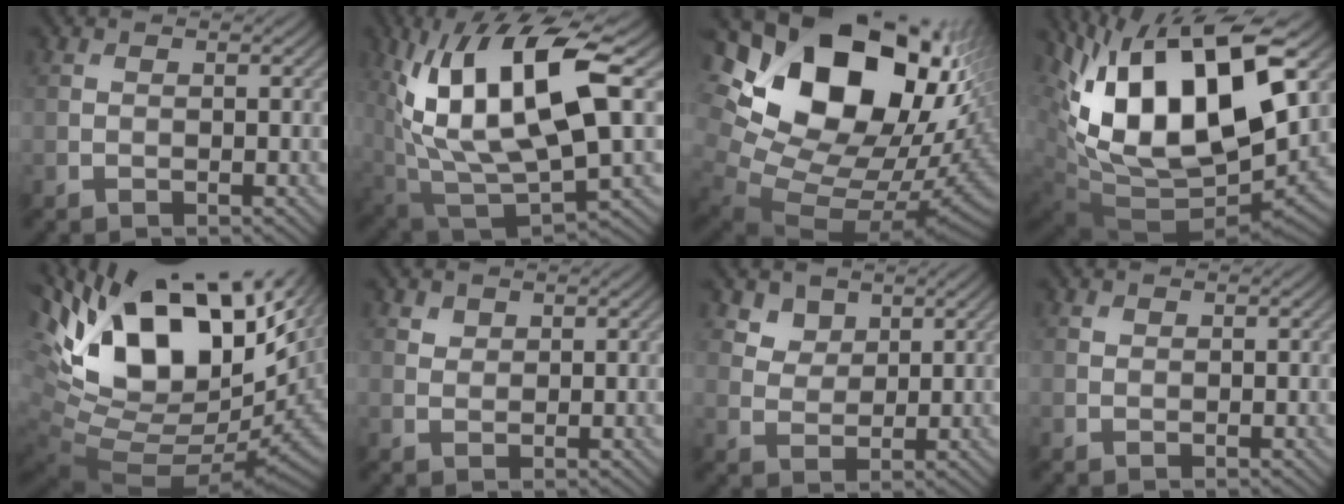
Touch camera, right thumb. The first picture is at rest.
{"total": 17.6, "force": [4.9, 6.9, 15.4], "torque": [-0.307, 0.003, 0.092]}
{"total": 21.8, "force": [6.5, 14.8, 14.6], "torque": [-0.275, 0.009, 0.140]}
{"total": 19.3, "force": [5.5, 9.9, 15.6], "torque": [-0.320, 0.003, 0.106]}
{"total": 18.9, "force": [6.8, 10.0, 14.6], "torque": [-0.275, 0.003, 0.135]}
{"total": 1.5, "force": [1.1, 1.0, 0.4], "torque": [-0.009, -0.002, 0.022]}
{"total": 3.4, "force": [2.4, 2.3, 1.0], "torque": [-0.034, -0.018, 0.054]}
{"total": 0.5, "force": [0.4, 0.4, 0.2], "torque": [-0.003, -0.003, 0.008]}